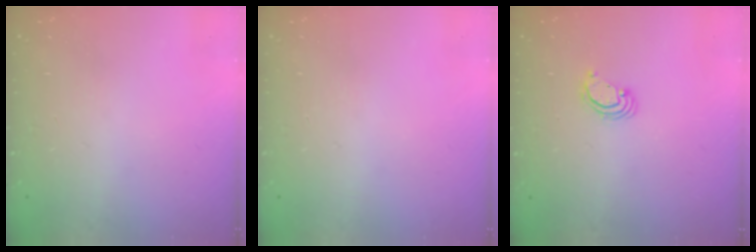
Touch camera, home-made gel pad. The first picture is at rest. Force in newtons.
{"total": 0.0}
{"total": 2.2, "press": 2.2, "slide": 0.1}